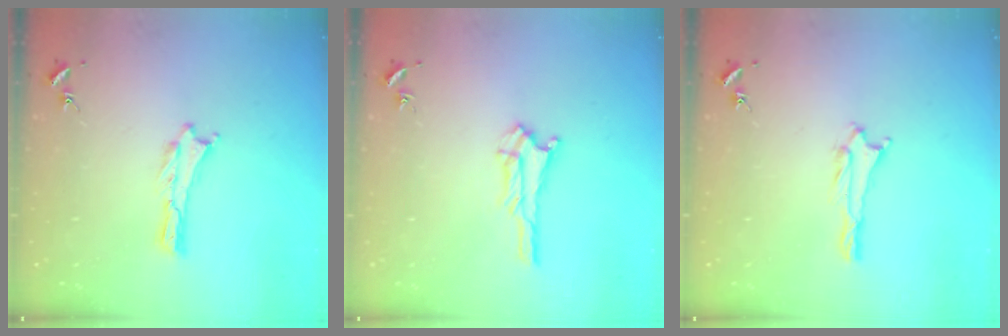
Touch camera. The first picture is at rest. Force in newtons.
{"total": 2.3, "press": 2.2, "slide": 0.2}
{"total": 1.0, "press": 1.0, "slide": 0.1}